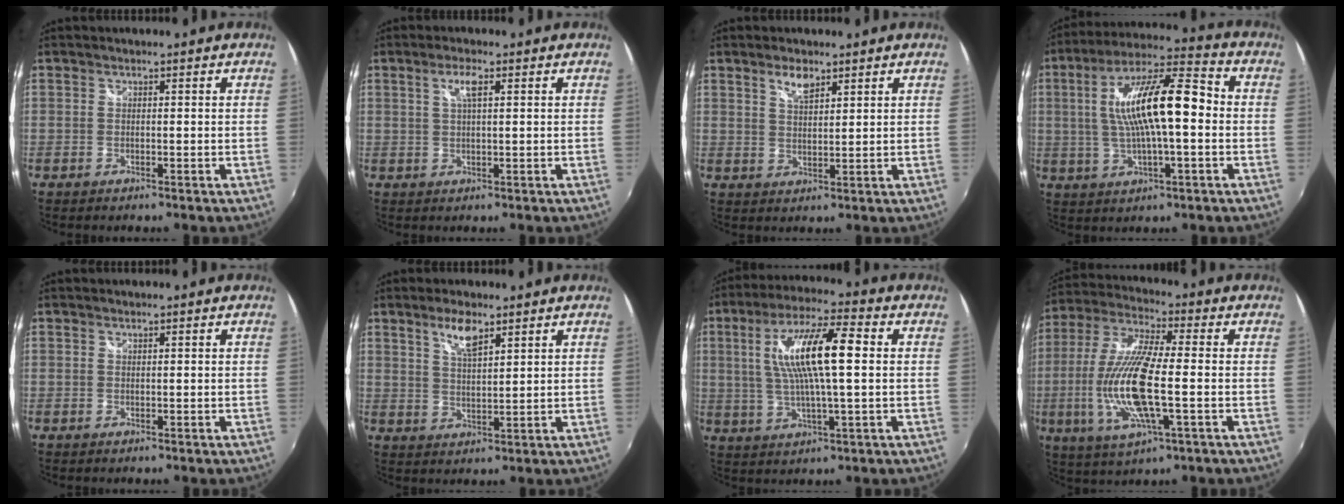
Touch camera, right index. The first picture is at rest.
{"total": 3.0, "force": [1.2, 0.6, 2.7], "torque": [-0.050, 0.004, 0.020]}
{"total": 3.9, "force": [2.6, 1.5, 2.4], "torque": [-0.041, 0.003, 0.047]}
{"total": 16.0, "force": [0.5, 3.9, 15.6], "torque": [-0.282, 0.020, 0.005]}
{"total": 0.0}
{"total": 5.4, "force": [3.5, 1.6, 3.7], "torque": [-0.068, 0.000, 0.067]}
{"total": 13.9, "force": [2.2, 2.4, 13.5], "torque": [-0.251, 0.012, 0.040]}
{"total": 16.8, "force": [-2.8, 4.0, 16.1], "torque": [-0.327, -0.014, -0.052]}